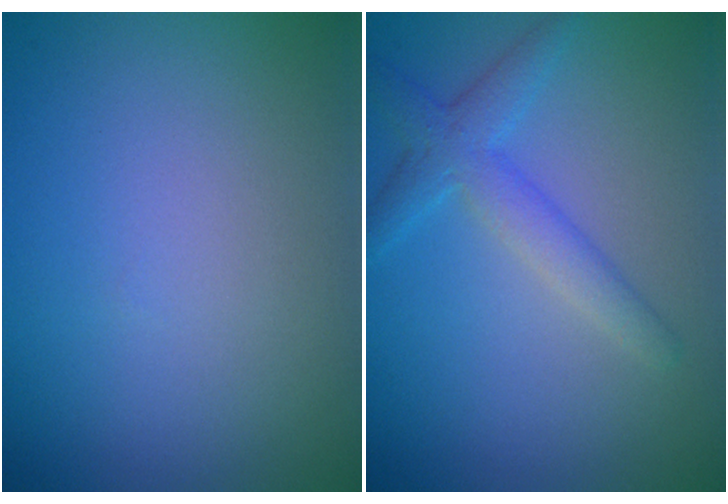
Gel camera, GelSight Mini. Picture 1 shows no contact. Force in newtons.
{"total": 3.1, "press": 3.1, "slide": 0.1}